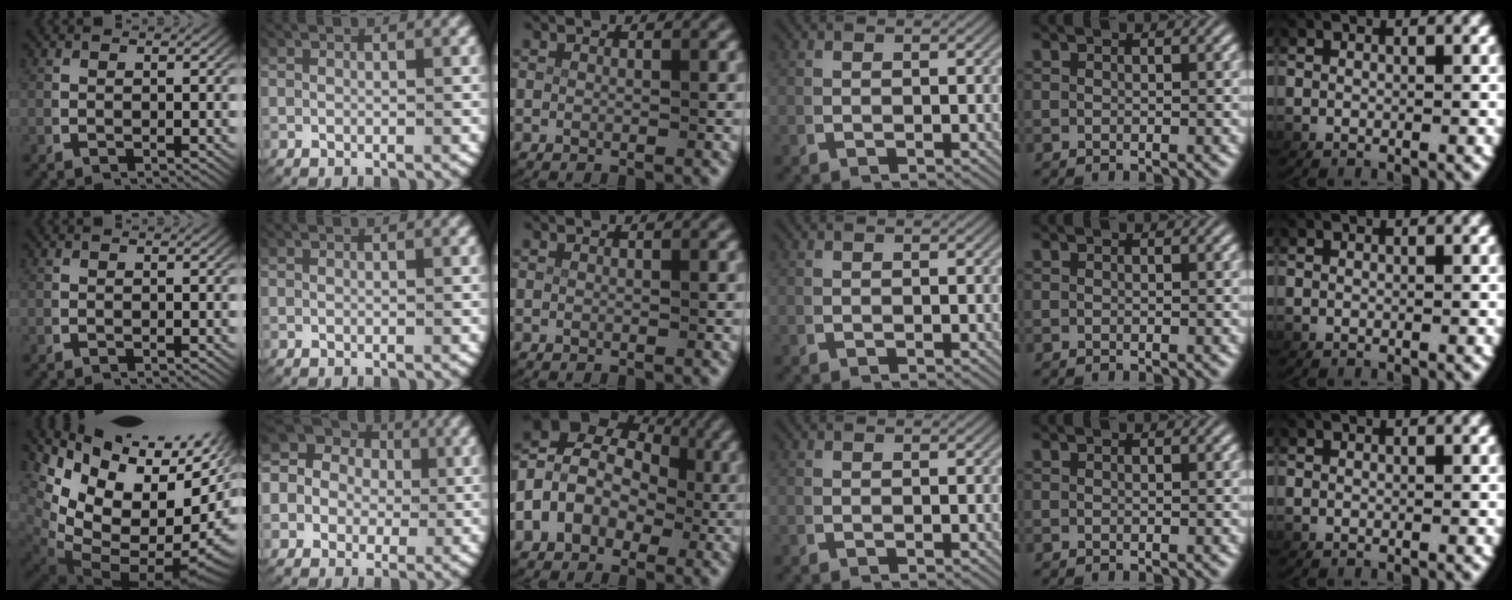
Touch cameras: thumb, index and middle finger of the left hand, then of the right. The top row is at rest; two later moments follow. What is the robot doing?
{"motion": "lift_and_place", "object": "coat"}